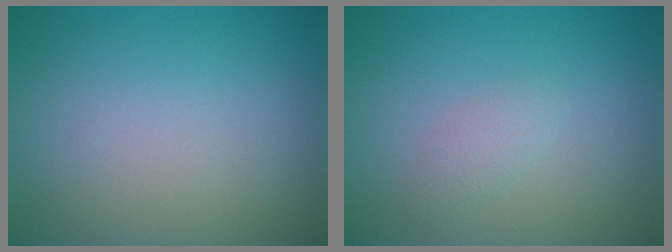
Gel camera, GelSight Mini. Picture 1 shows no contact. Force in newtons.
{"total": 1.2, "press": 1.2, "slide": 0.0}